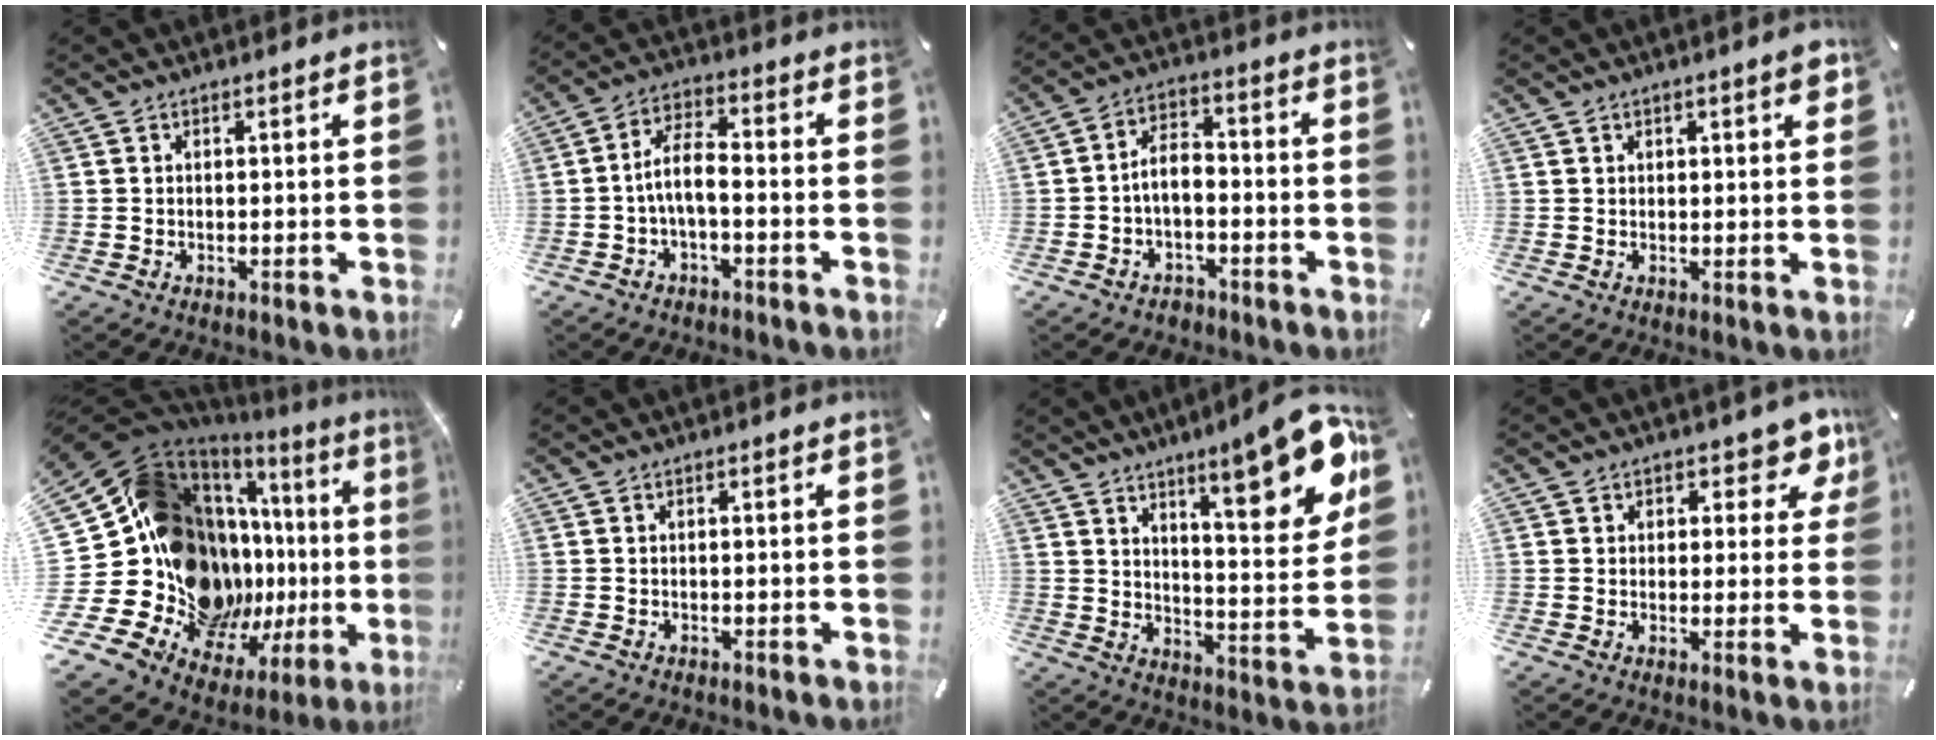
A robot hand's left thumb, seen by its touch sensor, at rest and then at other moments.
{"total": 7.2, "force": [-1.9, 3.3, 6.2], "torque": [-0.117, 0.016, -0.035]}
{"total": 5.1, "force": [-2.0, 3.3, 3.3], "torque": [-0.065, 0.011, -0.039]}
{"total": 1.8, "force": [1.1, 0.8, 1.1], "torque": [-0.013, 0.000, 0.017]}
{"total": 27.9, "force": [-0.5, 19.3, 20.1], "torque": [-0.343, -0.089, 0.056]}
{"total": 0.0}
{"total": 18.9, "force": [11.8, 6.2, 13.3], "torque": [-0.167, -0.088, 0.185]}
{"total": 6.2, "force": [3.4, 4.3, 2.8], "torque": [-0.021, -0.017, 0.054]}